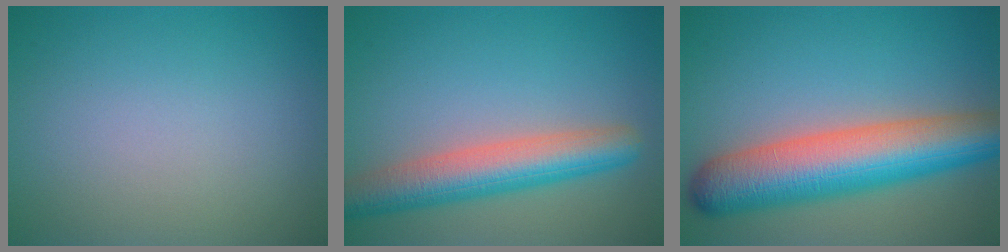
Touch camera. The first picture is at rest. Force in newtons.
{"total": 6.3, "press": 6.3, "slide": 0.3}
{"total": 10.2, "press": 10.2, "slide": 0.4}